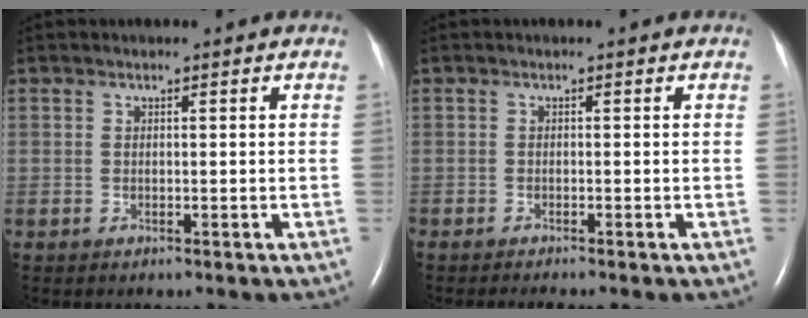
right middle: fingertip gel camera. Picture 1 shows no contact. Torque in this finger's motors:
{"motor_torque": [0.85, -0.77, 0.14, 0.06]}